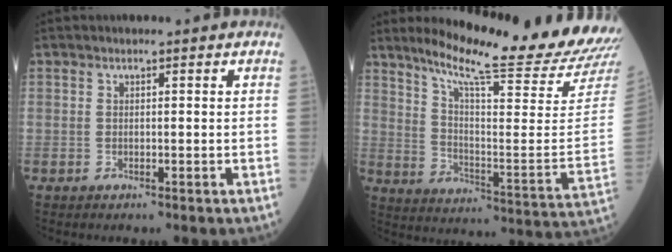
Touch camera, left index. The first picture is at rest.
{"total": 22.5, "force": [20.4, -1.6, 9.5], "torque": [-0.163, -0.108, 0.277]}